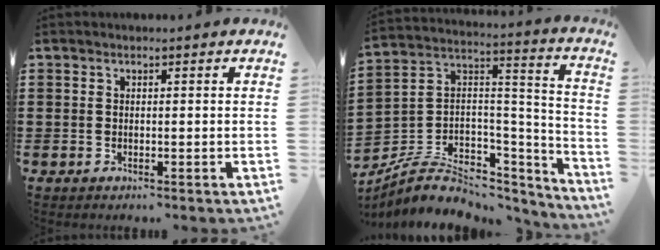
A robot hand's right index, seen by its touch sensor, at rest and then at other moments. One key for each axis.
{"total": 7.7, "fx": -3.9, "fy": 5.6, "fz": 3.6, "tx": -0.083, "ty": 0.004, "tz": -0.066}